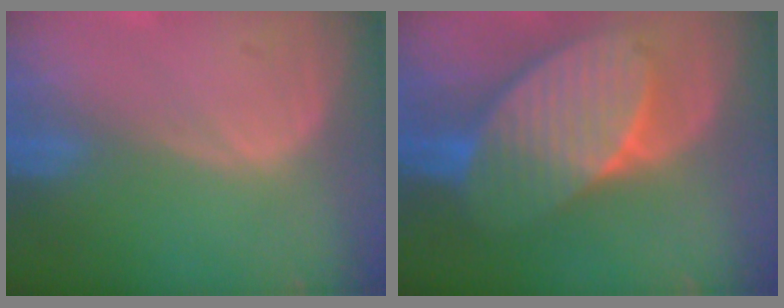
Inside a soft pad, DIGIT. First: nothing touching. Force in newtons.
{"total": 9.8, "press": 9.8, "slide": 0.4}